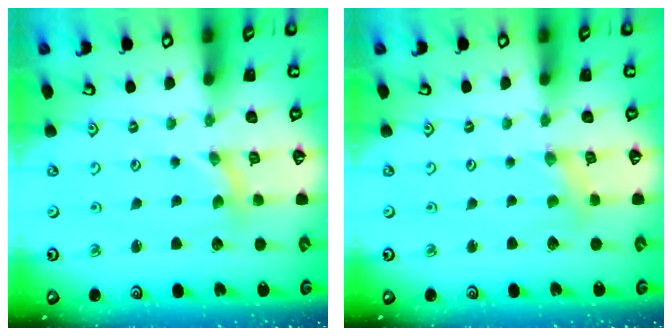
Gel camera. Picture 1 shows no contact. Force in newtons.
{"total": 1.6, "press": 1.6, "slide": 0.3}